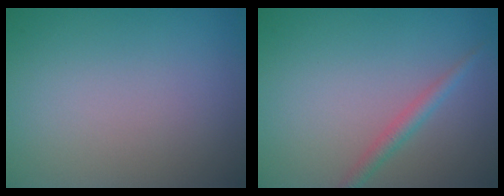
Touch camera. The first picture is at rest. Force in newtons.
{"total": 1.6, "press": 1.6, "slide": 0.0}